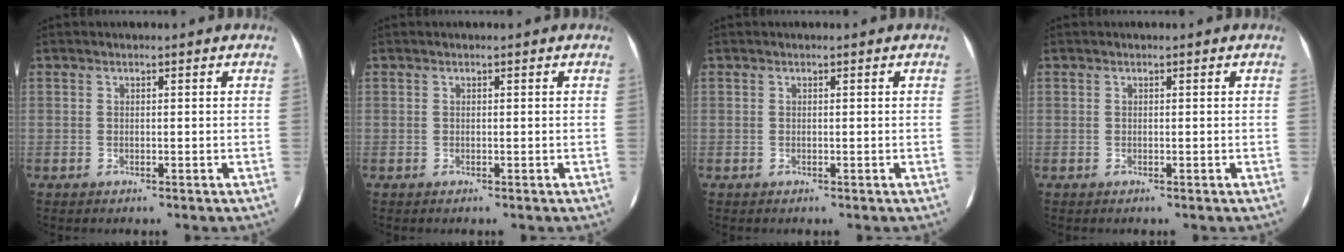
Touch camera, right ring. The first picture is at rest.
{"total": 0.0}
{"total": 0.0}
{"total": 0.0}